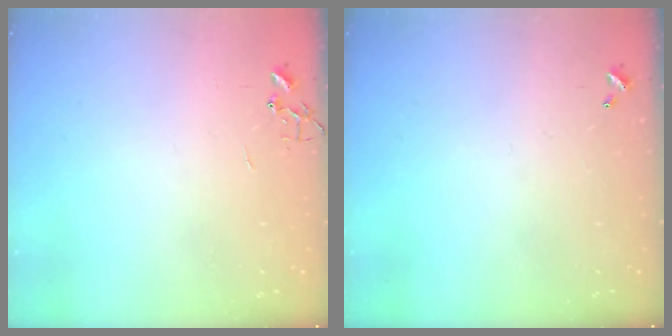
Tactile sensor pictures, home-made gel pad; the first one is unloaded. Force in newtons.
{"total": 0.0}